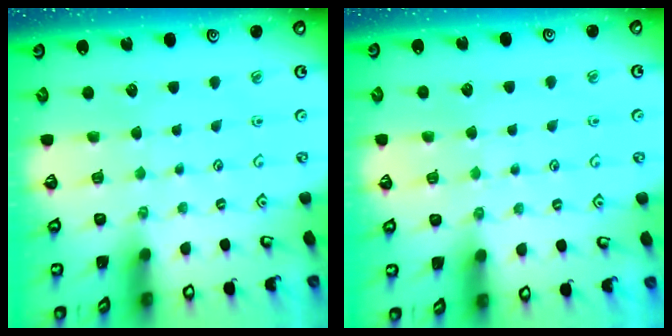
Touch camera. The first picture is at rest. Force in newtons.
{"total": 4.3, "press": 4.3, "slide": 0.5}